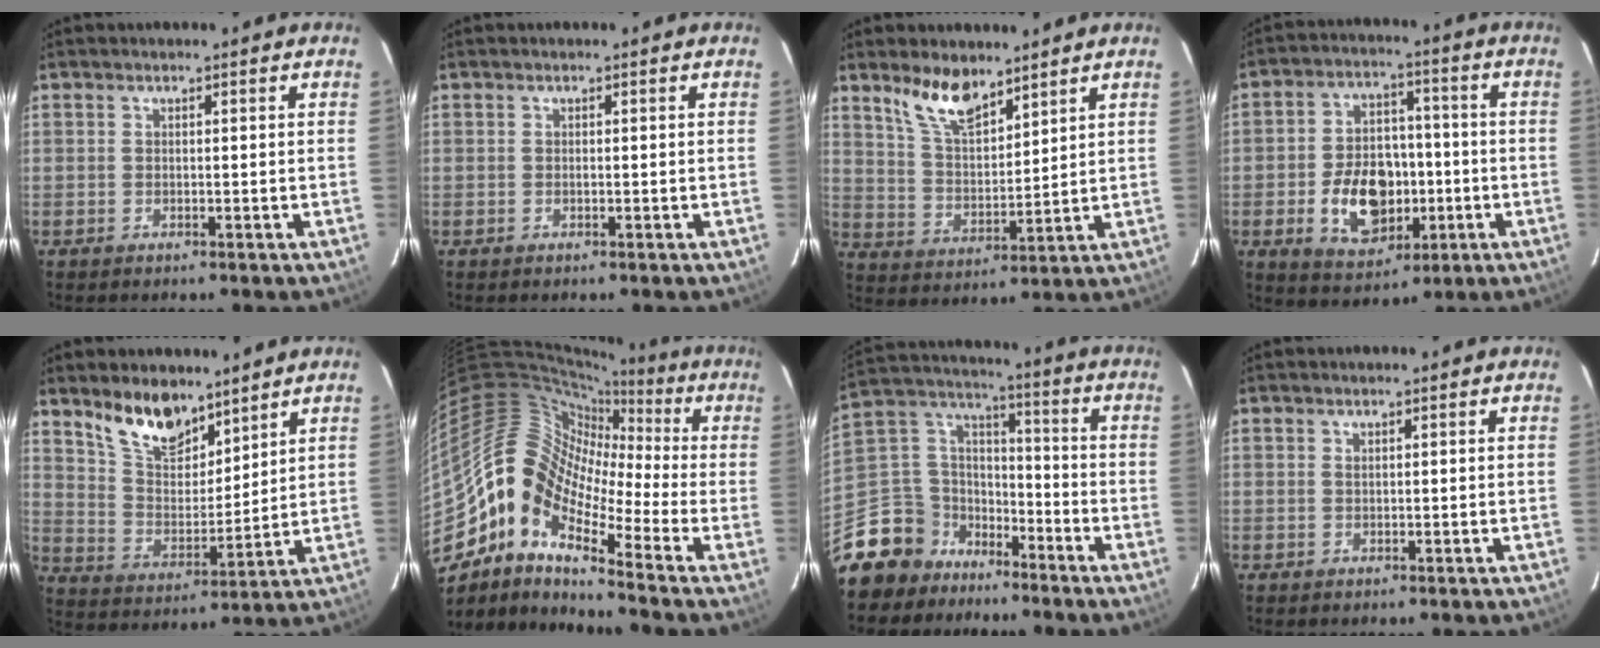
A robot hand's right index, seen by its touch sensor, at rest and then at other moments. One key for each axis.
{"total": 0.0}
{"total": 9.4, "fx": 7.1, "fy": 3.4, "fz": 5.1, "tx": -0.094, "ty": 0.004, "tz": 0.142}
{"total": 13.4, "fx": -3.5, "fy": 9.1, "fz": 9.2, "tx": -0.184, "ty": 0.017, "tz": -0.039}
{"total": 11.5, "fx": 8.9, "fy": 5.0, "fz": 5.4, "tx": -0.104, "ty": 0.007, "tz": 0.173}
{"total": 15.5, "fx": -7.4, "fy": 7.1, "fz": 11.5, "tx": -0.190, "ty": 0.003, "tz": -0.167}
{"total": 13.9, "fx": -10.3, "fy": 9.1, "fz": 1.6, "tx": -0.071, "ty": 0.068, "tz": -0.182}
{"total": 0.0}